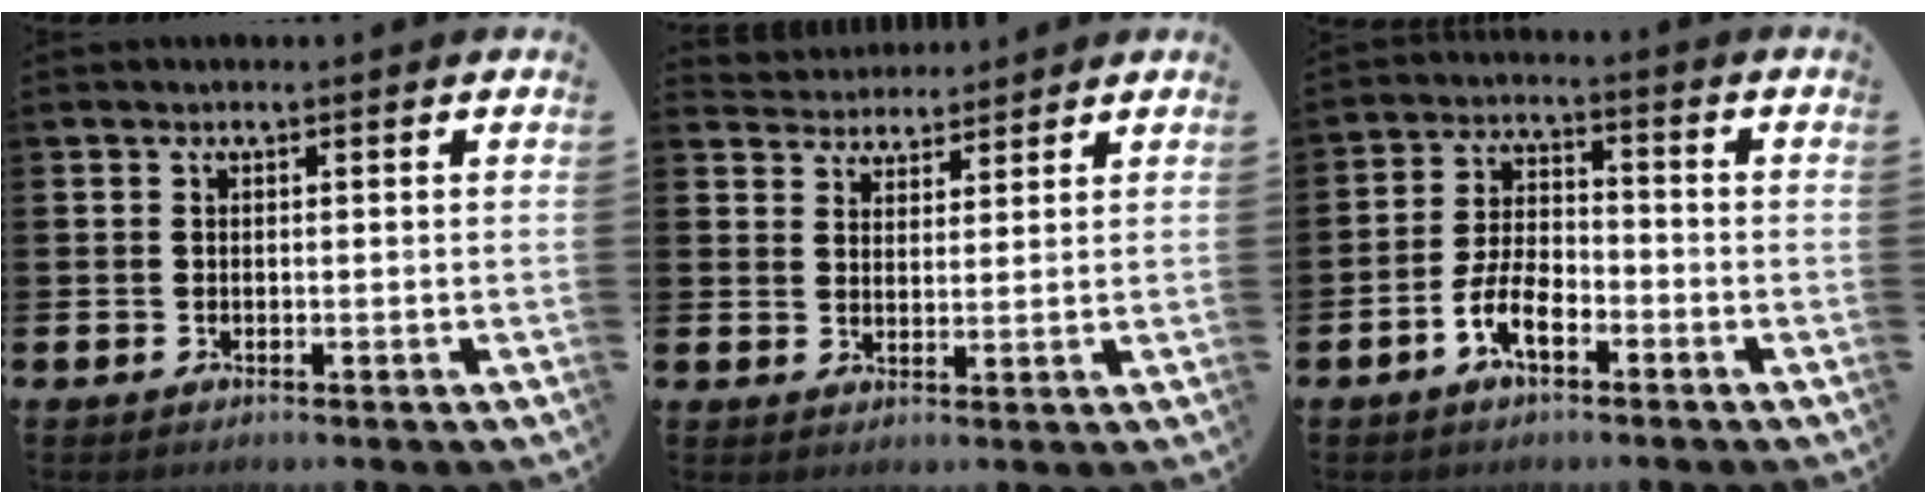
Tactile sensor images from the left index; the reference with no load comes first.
{"total": 4.0, "force": [3.8, 1.0, -0.6], "torque": [-0.012, -0.016, 0.072]}
{"total": 6.0, "force": [-3.0, 2.7, 4.4], "torque": [-0.100, 0.009, -0.058]}